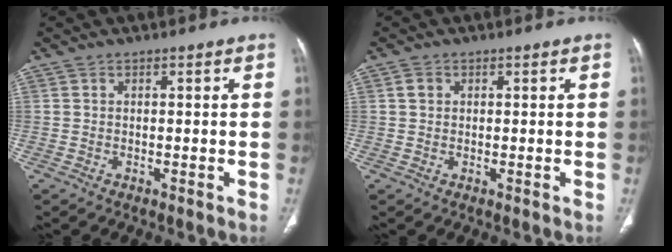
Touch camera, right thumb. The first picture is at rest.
{"total": 1.3, "force": [0.4, 1.1, 0.6], "torque": [-0.008, 0.003, 0.007]}